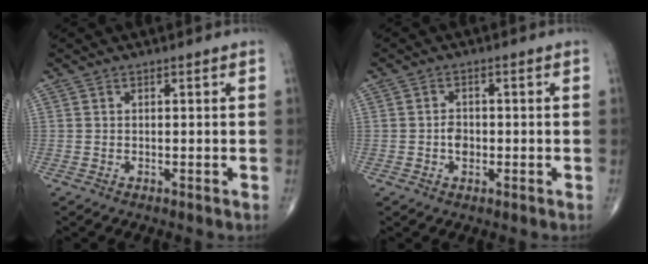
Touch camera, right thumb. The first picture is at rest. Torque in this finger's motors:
{"motor_torque": [0.11, 0.34, 0.06, -0.28, -0.01]}